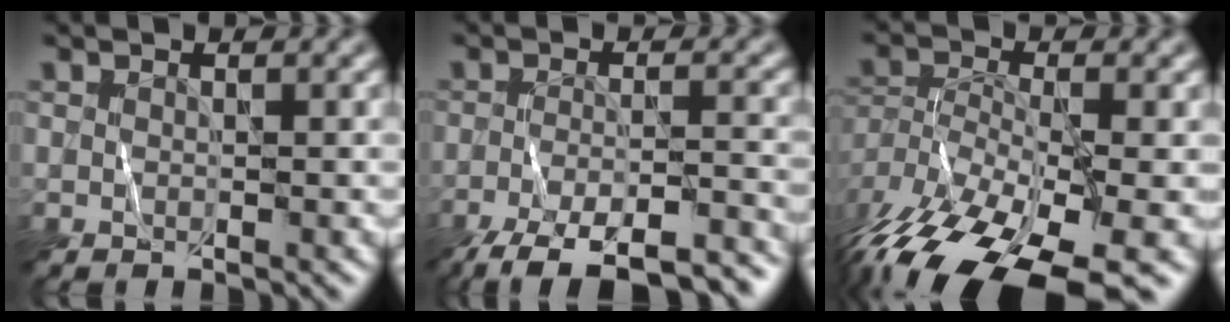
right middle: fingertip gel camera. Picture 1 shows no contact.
{"total": 11.0, "force": [-8.7, 2.8, 6.2], "torque": [-0.102, -0.026, -0.128]}
{"total": 15.1, "force": [-10.4, 5.0, 9.7], "torque": [-0.211, -0.042, -0.162]}